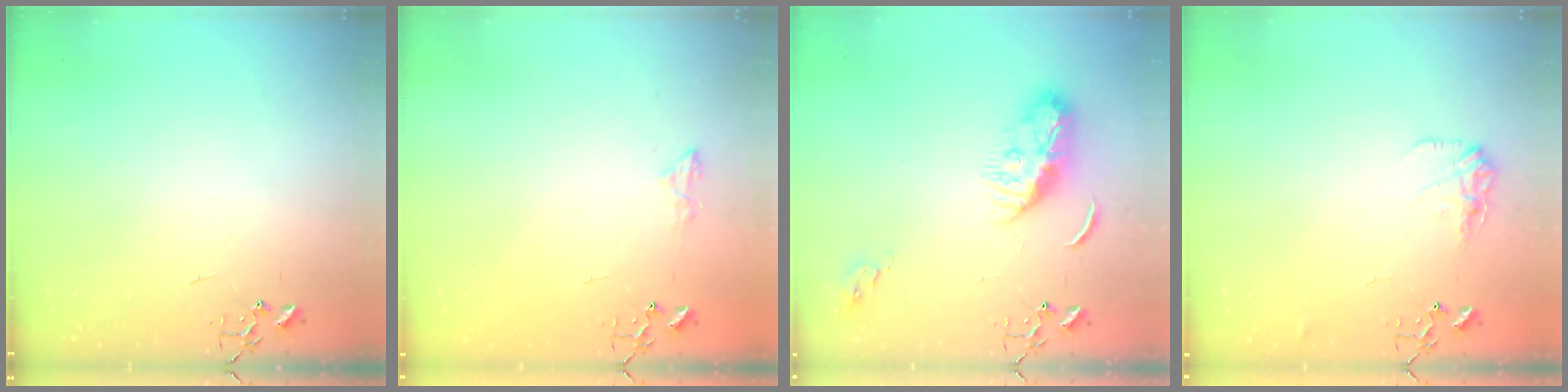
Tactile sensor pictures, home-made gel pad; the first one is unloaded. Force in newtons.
{"total": 7.4, "press": 7.3, "slide": 0.6}
{"total": 11.0, "press": 11.0, "slide": 0.2}
{"total": 9.8, "press": 9.8, "slide": 0.4}